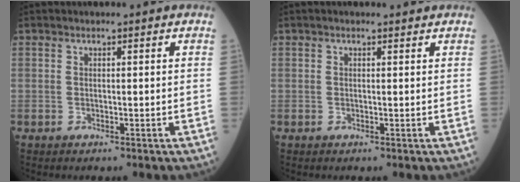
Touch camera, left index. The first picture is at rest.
{"total": 1.8, "force": [1.6, 0.4, 0.6], "torque": [-0.006, 0.010, 0.020]}